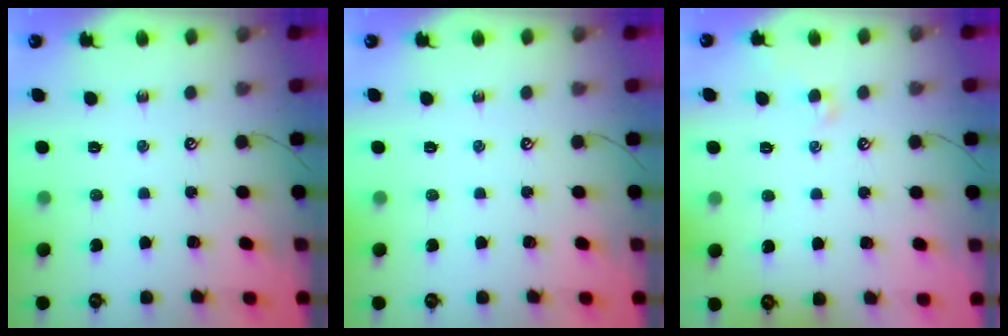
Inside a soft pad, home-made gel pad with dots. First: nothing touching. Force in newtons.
{"total": 0.0}
{"total": 0.0}